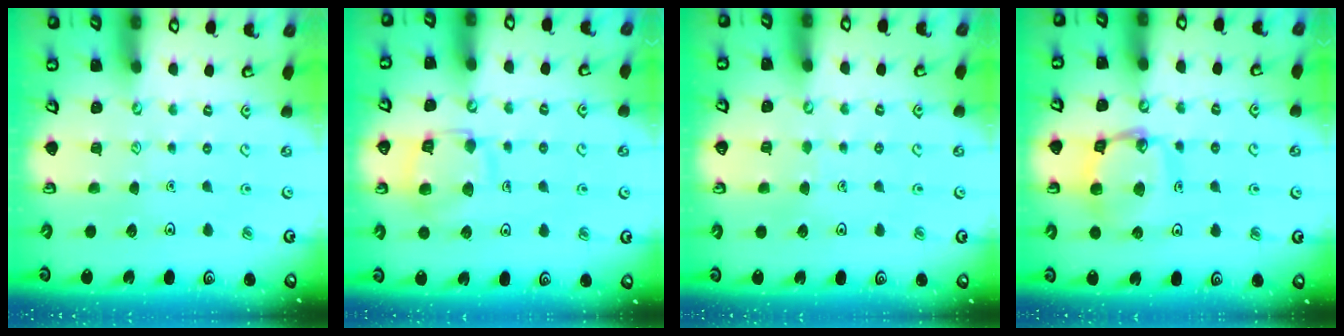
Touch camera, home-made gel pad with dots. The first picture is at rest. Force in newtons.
{"total": 12.8, "press": 12.7, "slide": 1.3}
{"total": 2.4, "press": 2.4, "slide": 0.2}
{"total": 13.4, "press": 13.4, "slide": 1.3}